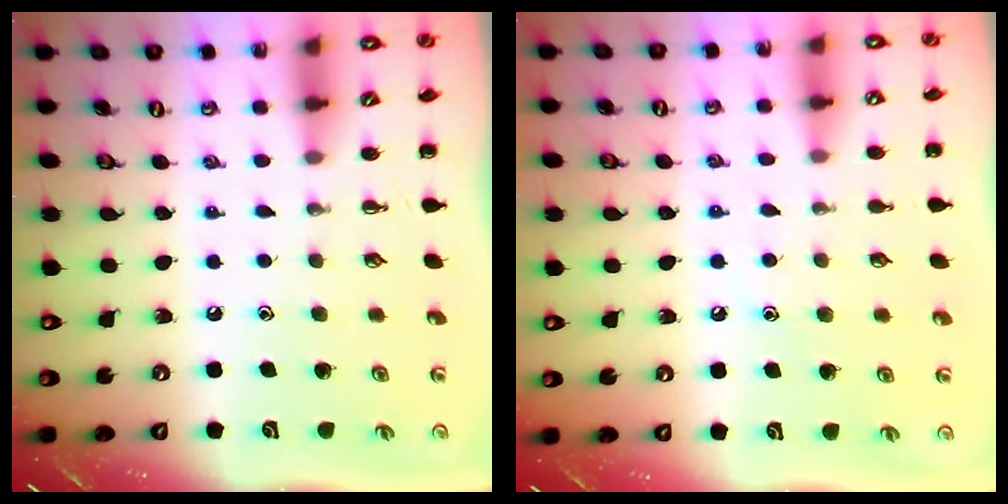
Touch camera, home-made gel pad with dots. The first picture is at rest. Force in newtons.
{"total": 6.9, "press": 6.6, "slide": 1.9}